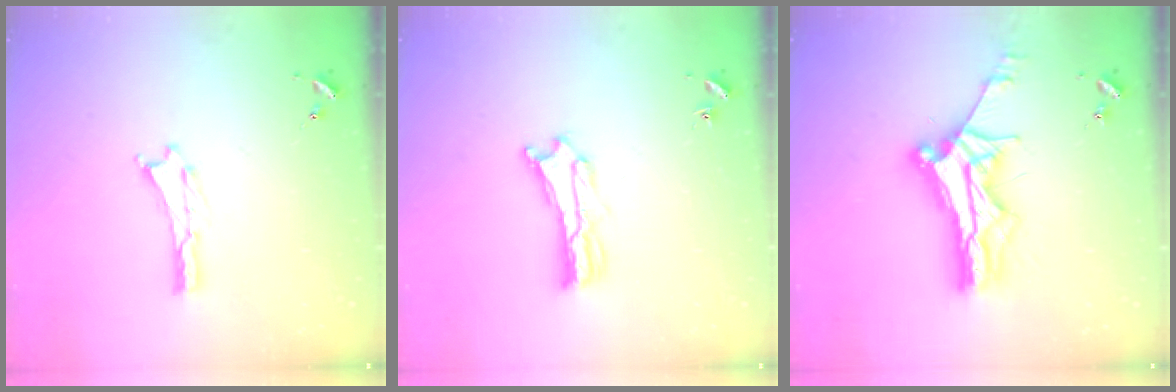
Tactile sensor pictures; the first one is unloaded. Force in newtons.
{"total": 2.5, "press": 2.5, "slide": 0.1}
{"total": 10.9, "press": 10.8, "slide": 0.9}